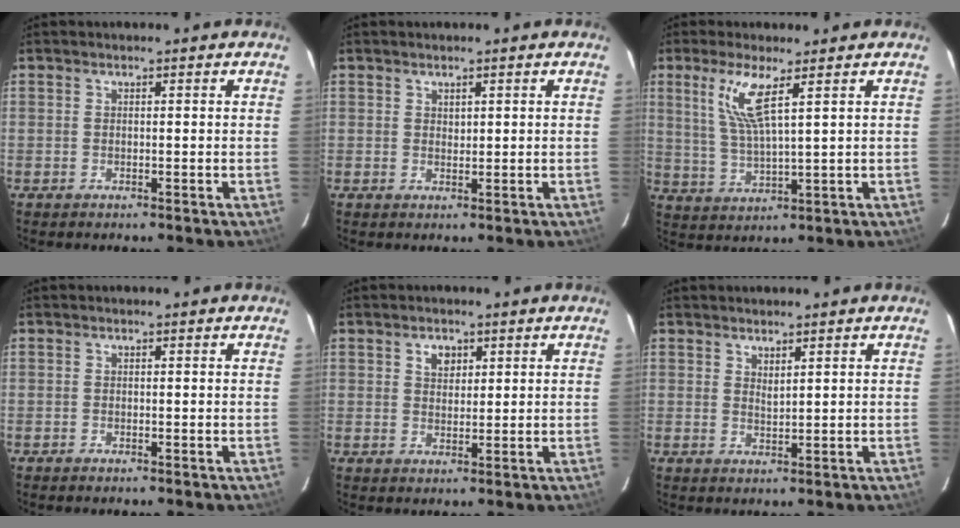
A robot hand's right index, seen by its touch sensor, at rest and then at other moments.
{"total": 1.1, "force": [0.8, 0.7, 0.3], "torque": [-0.002, 0.002, 0.014]}
{"total": 7.7, "force": [3.7, 0.9, 6.7], "torque": [-0.143, -0.007, 0.079]}
{"total": 0.0}
{"total": 3.2, "force": [1.5, 2.4, 1.6], "torque": [-0.021, 0.007, 0.028]}
{"total": 1.6, "force": [1.4, 0.4, 0.8], "torque": [-0.014, -0.001, 0.024]}